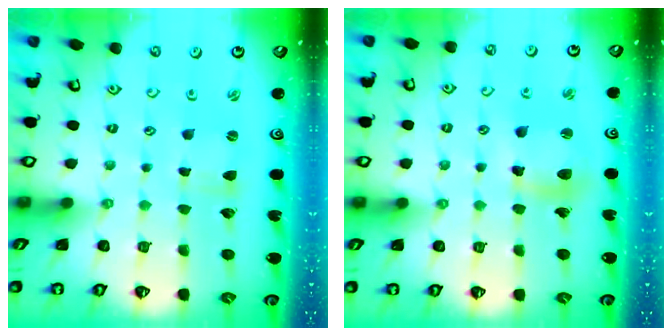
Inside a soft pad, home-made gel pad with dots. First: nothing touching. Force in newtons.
{"total": 10.4, "press": 10.3, "slide": 1.2}